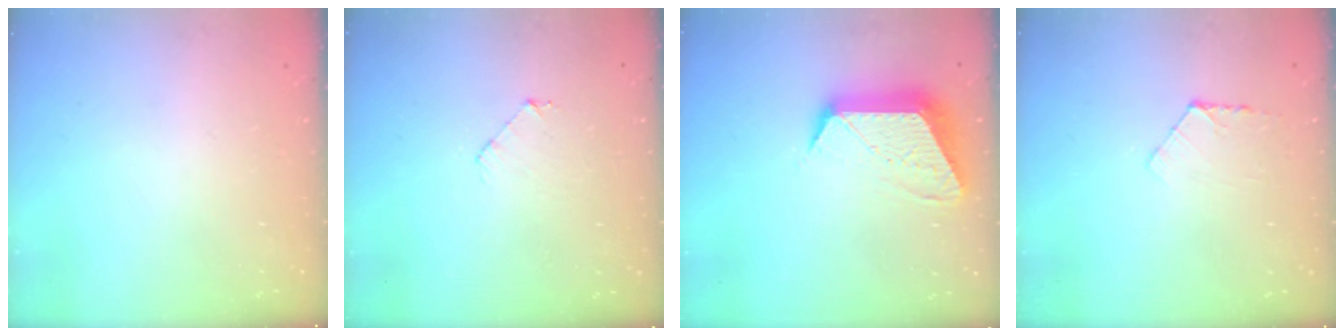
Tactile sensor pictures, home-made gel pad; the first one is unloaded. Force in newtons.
{"total": 3.8, "press": 3.8, "slide": 0.3}
{"total": 12.8, "press": 12.8, "slide": 0.6}
{"total": 4.5, "press": 4.5, "slide": 0.5}